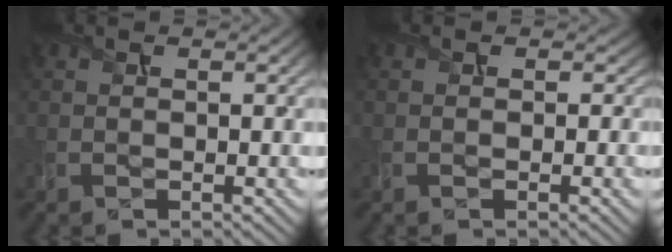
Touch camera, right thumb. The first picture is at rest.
{"total": 0.8, "force": [-0.2, 0.8, 0.0], "torque": [-0.002, -0.005, -0.002]}